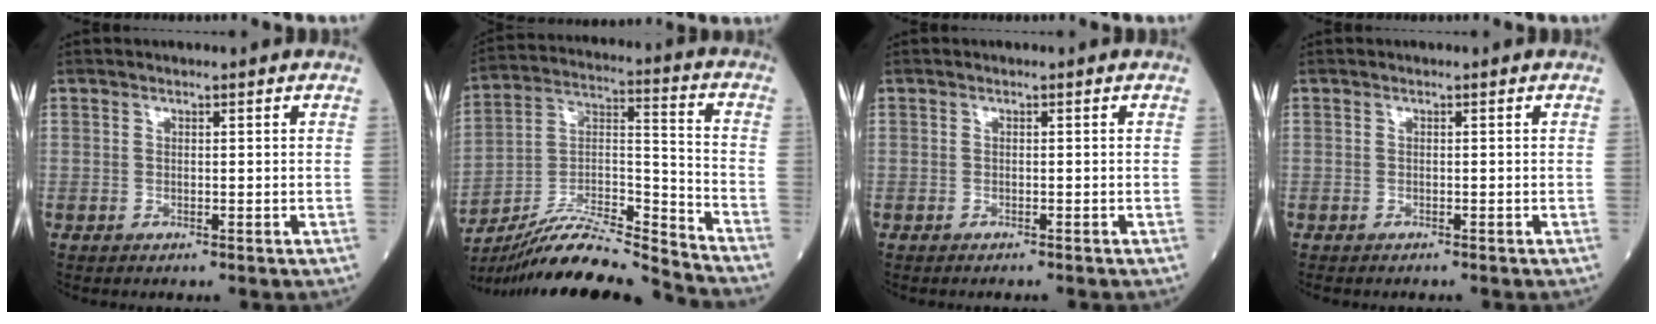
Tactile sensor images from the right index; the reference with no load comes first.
{"total": 17.5, "force": [-16.7, -1.0, 5.1], "torque": [-0.090, 0.027, -0.293]}
{"total": 1.1, "force": [-1.0, -0.1, 0.3], "torque": [-0.002, 0.000, -0.015]}
{"total": 1.6, "force": [-1.5, 0.3, 0.5], "torque": [-0.005, -0.002, -0.020]}